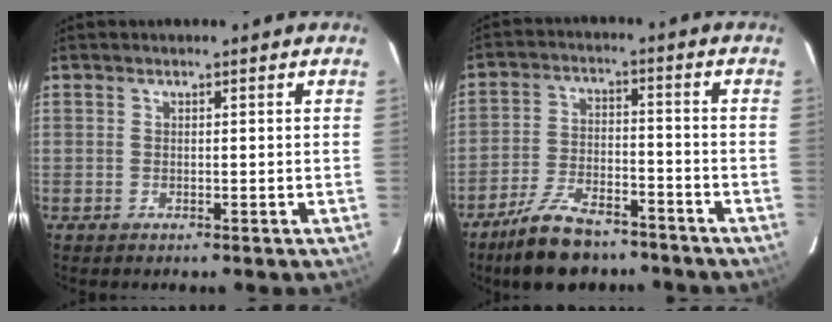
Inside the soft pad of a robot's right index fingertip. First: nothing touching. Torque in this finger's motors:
{"motor_torque": [0.93, -0.94, 0.28, 0.04]}